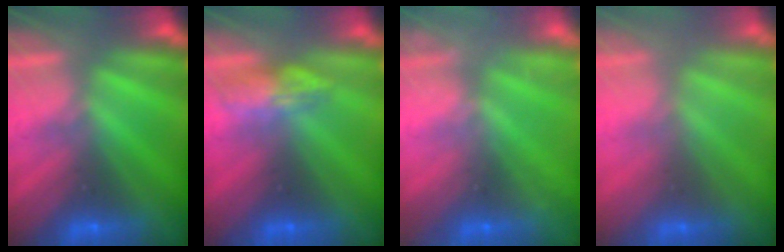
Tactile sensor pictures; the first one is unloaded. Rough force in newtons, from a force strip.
{"total": 2.5}
{"total": 2.3}
{"total": 2.7}